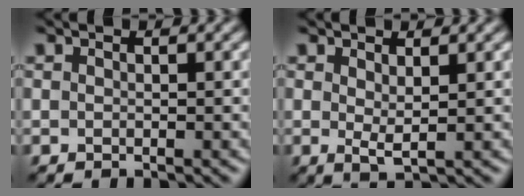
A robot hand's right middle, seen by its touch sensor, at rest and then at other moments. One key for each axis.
{"total": 1.6, "fx": 0.7, "fy": 0.3, "fz": 1.4, "tx": -0.027, "ty": -0.007, "tz": 0.015}